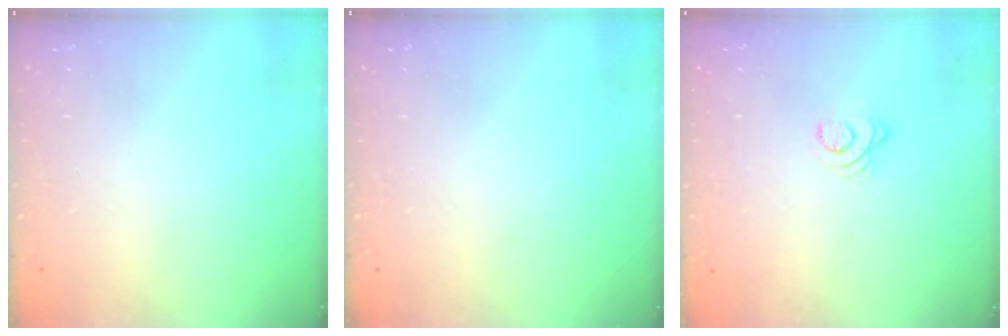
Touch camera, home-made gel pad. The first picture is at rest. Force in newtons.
{"total": 0.0}
{"total": 2.4, "press": 2.4, "slide": 0.3}